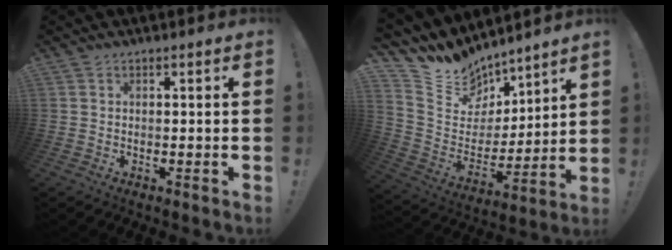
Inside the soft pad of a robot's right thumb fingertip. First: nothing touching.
{"total": 11.7, "force": [9.5, 6.7, 1.4], "torque": [-0.057, -0.082, 0.185]}